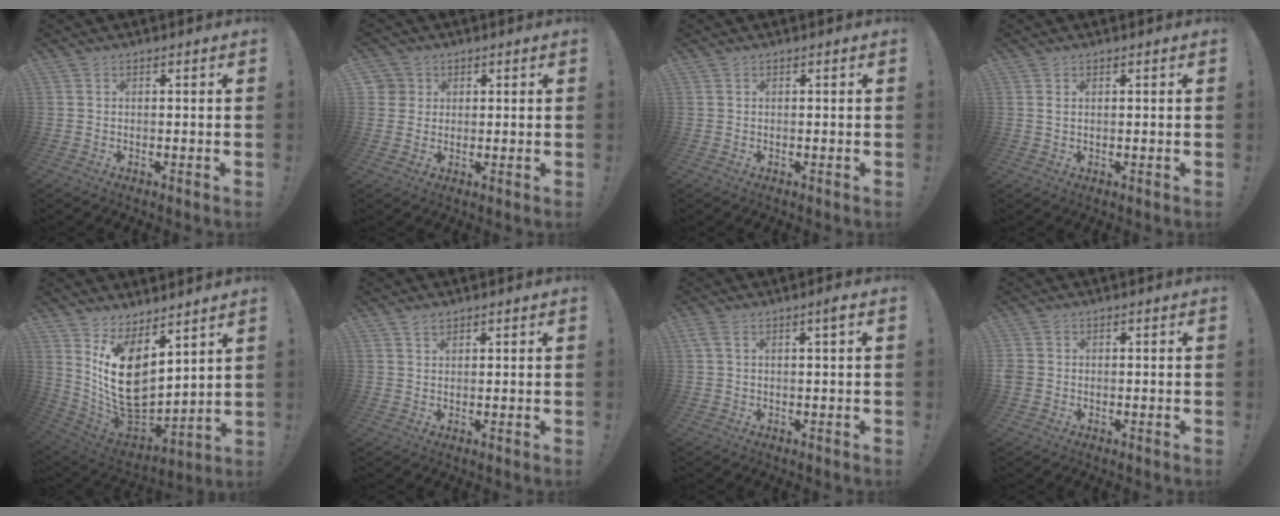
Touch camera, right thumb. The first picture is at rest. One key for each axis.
{"total": 3.8, "fx": 1.0, "fy": 3.7, "fz": 0.5, "tx": -0.013, "ty": 0.001, "tz": 0.019}
{"total": 0.0}
{"total": 1.2, "fx": 0.6, "fy": 0.6, "fz": 0.9, "tx": -0.016, "ty": 0.000, "tz": 0.009}
{"total": 16.7, "fx": 5.2, "fy": 10.6, "fz": 11.8, "tx": -0.232, "ty": -0.061, "tz": 0.104}
{"total": 1.8, "fx": 1.5, "fy": 0.8, "fz": 0.5, "tx": -0.003, "ty": -0.006, "tz": 0.026}
{"total": 2.8, "fx": 0.6, "fy": -0.2, "fz": 2.7, "tx": -0.046, "ty": -0.001, "tz": 0.008}
{"total": 2.2, "fx": -0.6, "fy": 1.9, "fz": 1.0, "tx": -0.018, "ty": 0.007, "tz": -0.007}